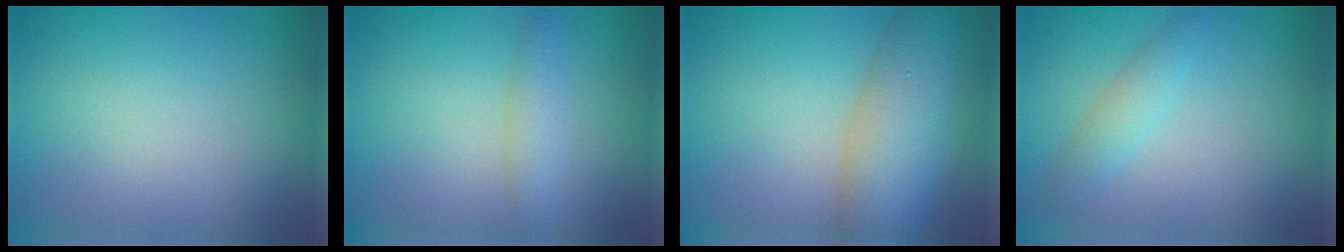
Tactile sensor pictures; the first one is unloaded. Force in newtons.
{"total": 1.9, "press": 1.9, "slide": 0.1}
{"total": 7.4, "press": 7.3, "slide": 0.3}
{"total": 1.7, "press": 1.7, "slide": 0.0}